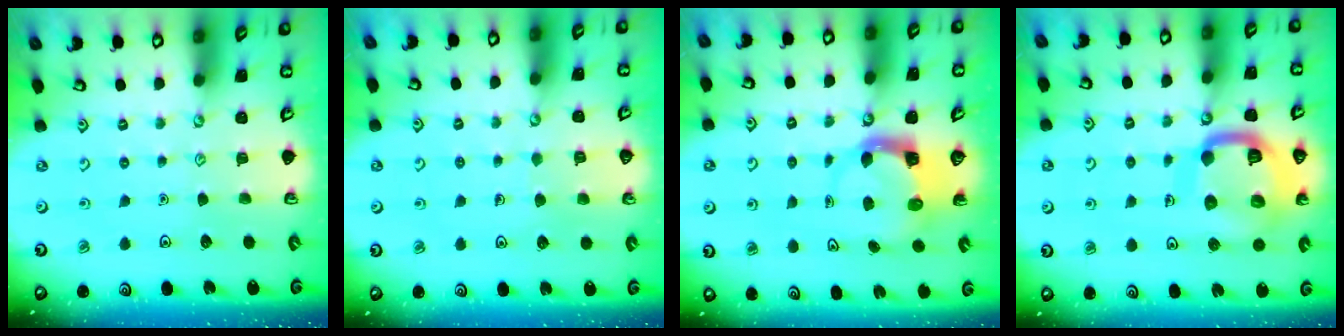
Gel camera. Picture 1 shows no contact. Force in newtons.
{"total": 4.8, "press": 4.8, "slide": 0.3}
{"total": 3.6, "press": 3.6, "slide": 0.5}
{"total": 18.2, "press": 18.1, "slide": 2.0}